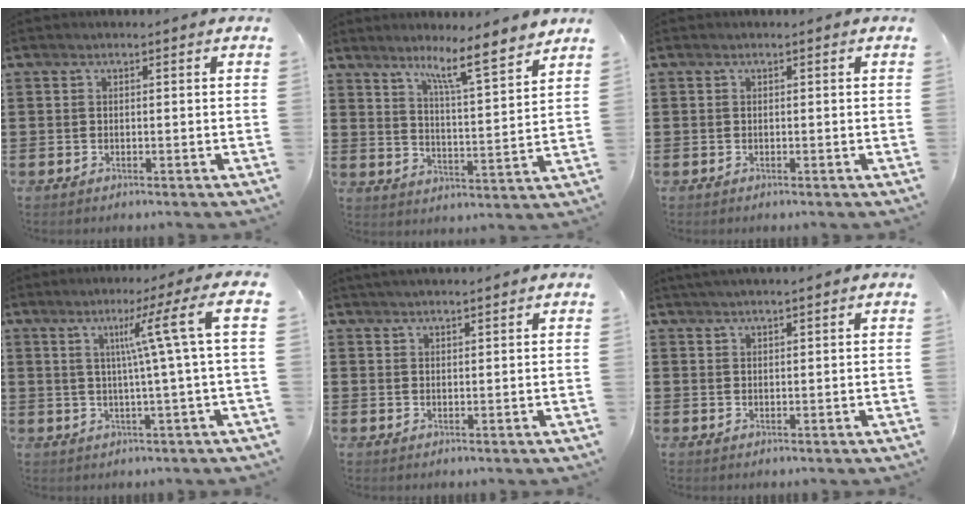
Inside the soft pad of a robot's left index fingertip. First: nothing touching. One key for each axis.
{"total": 7.8, "fx": 6.4, "fy": -0.4, "fz": 4.5, "tx": -0.083, "ty": -0.044, "tz": 0.100}
{"total": 0.0}
{"total": 9.6, "fx": 2.7, "fy": -0.8, "fz": 9.1, "tx": -0.172, "ty": 0.005, "tz": 0.034}
{"total": 1.8, "fx": 1.8, "fy": -0.1, "fz": 0.0, "tx": -0.005, "ty": 0.001, "tz": 0.036}
{"total": 1.6, "fx": 1.6, "fy": -0.2, "fz": 0.2, "tx": -0.007, "ty": 0.001, "tz": 0.031}